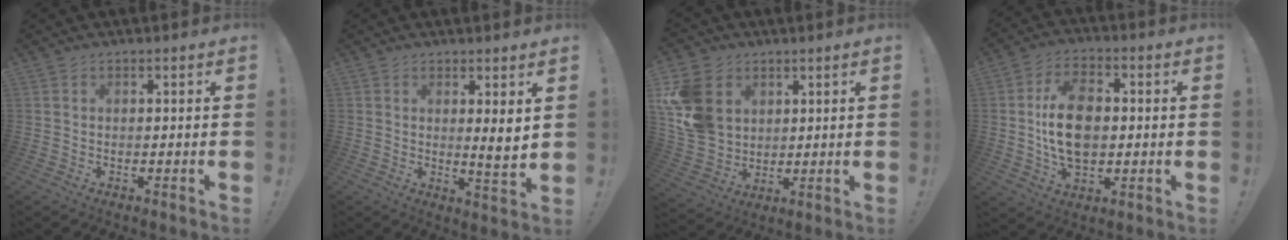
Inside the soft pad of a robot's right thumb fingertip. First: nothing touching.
{"total": 5.0, "force": [1.9, 0.0, 4.6], "torque": [-0.058, -0.027, 0.025]}
{"total": 15.6, "force": [4.9, 12.4, 8.0], "torque": [-0.165, -0.016, 0.102]}
{"total": 14.8, "force": [0.1, 9.9, 11.0], "torque": [-0.193, 0.006, 0.001]}